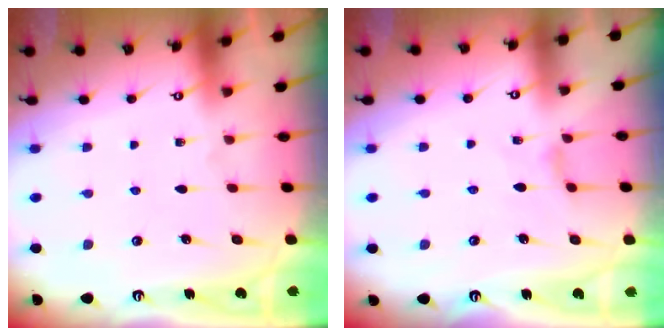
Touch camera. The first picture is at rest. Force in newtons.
{"total": 2.0, "press": 1.9, "slide": 0.5}